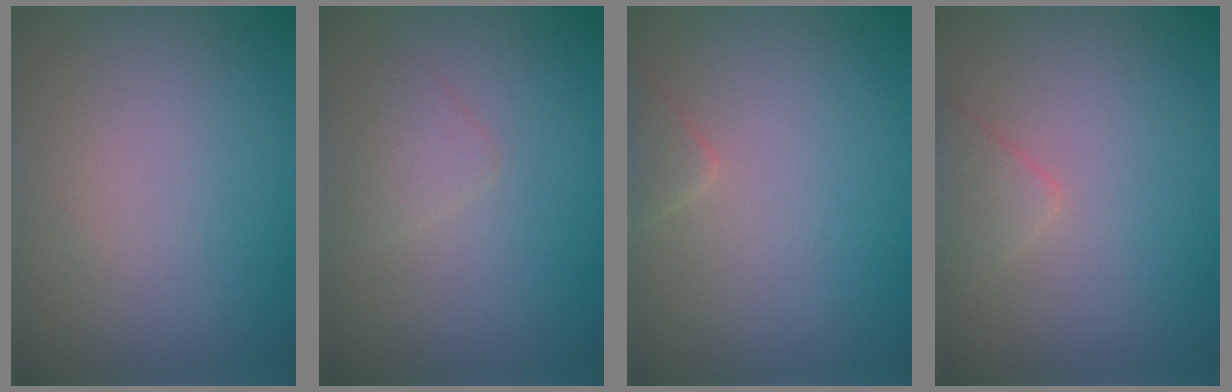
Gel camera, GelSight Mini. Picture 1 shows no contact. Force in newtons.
{"total": 1.4, "press": 1.4, "slide": 0.1}
{"total": 1.2, "press": 1.2, "slide": 0.1}
{"total": 1.7, "press": 1.6, "slide": 0.1}